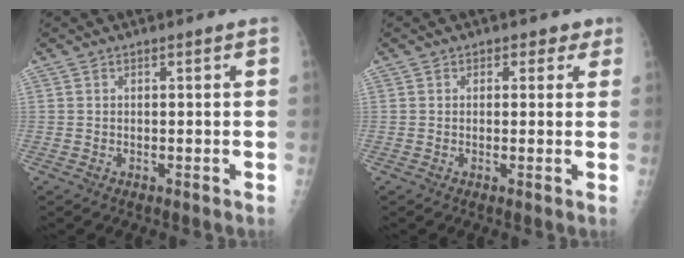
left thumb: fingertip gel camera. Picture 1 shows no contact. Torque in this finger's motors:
{"motor_torque": [-0.21, 0.16, -0.29, -0.28, -0.02]}